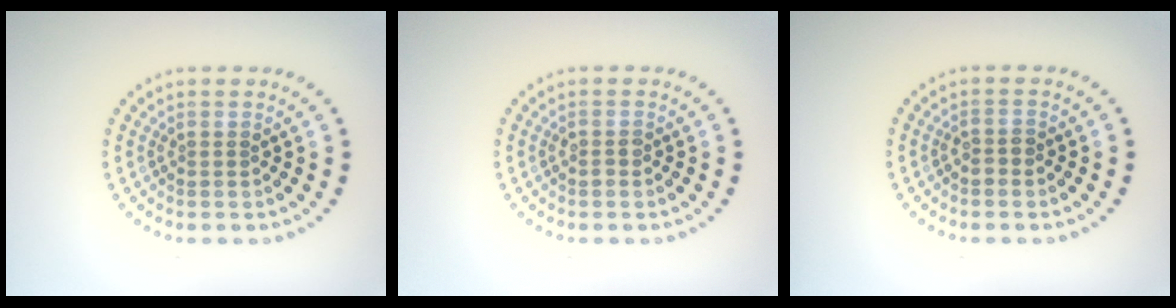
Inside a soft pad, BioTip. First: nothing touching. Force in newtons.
{"total": 0.8, "press": 0.7, "slide": 0.4}
{"total": 0.9, "press": 0.8, "slide": 0.4}